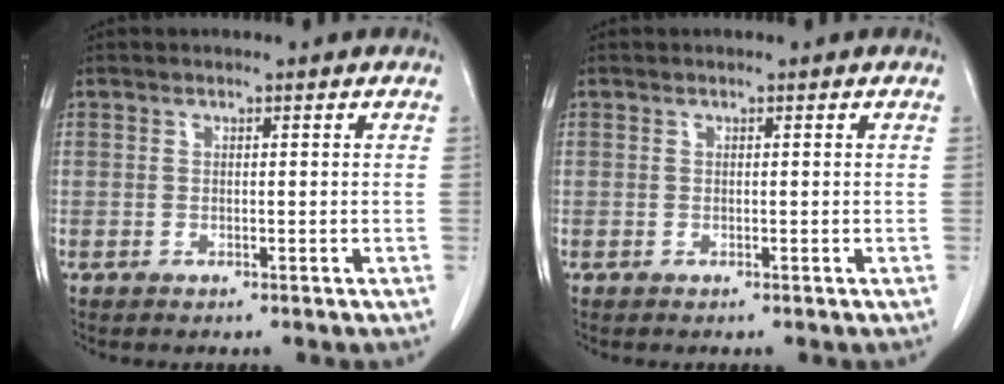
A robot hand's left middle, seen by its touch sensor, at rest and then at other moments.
{"total": 0.0}